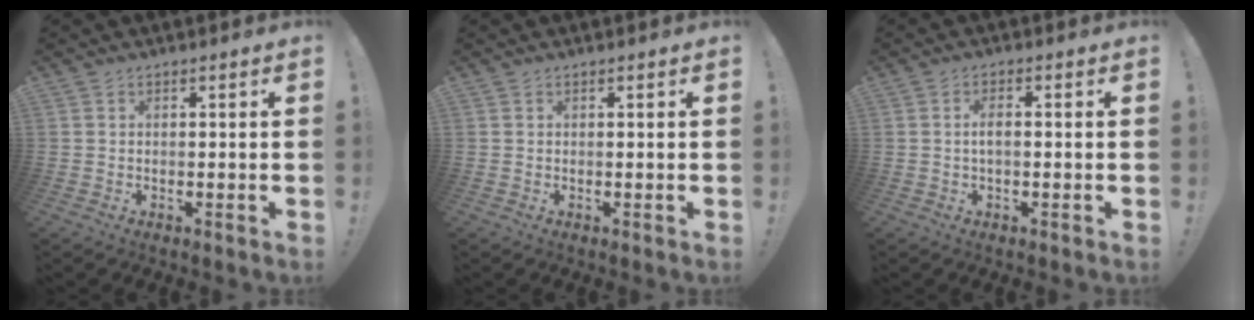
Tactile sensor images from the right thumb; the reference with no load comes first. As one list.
[{"total": 0.0}, {"total": 3.1, "force": [-0.4, 0.9, 2.9], "torque": [-0.054, 0.001, -0.011]}]